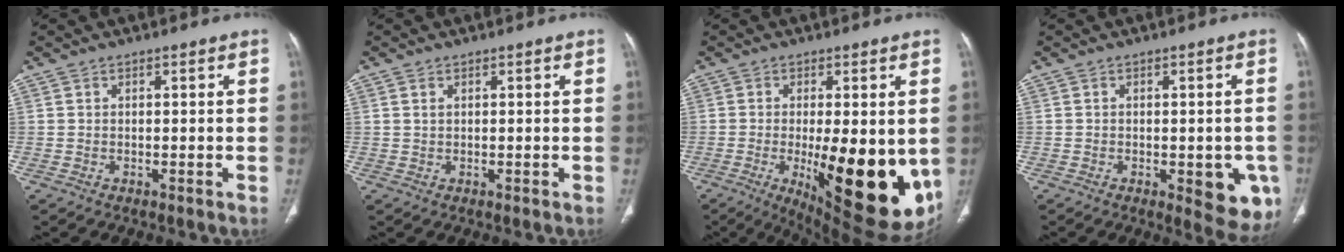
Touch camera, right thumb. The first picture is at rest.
{"total": 0.9, "force": [0.4, 0.5, 0.7], "torque": [-0.016, 0.004, 0.011]}
{"total": 21.5, "force": [-4.0, 7.6, 19.7], "torque": [-0.232, -0.032, -0.029]}
{"total": 9.0, "force": [-2.7, 4.0, 7.6], "torque": [-0.062, -0.007, -0.026]}